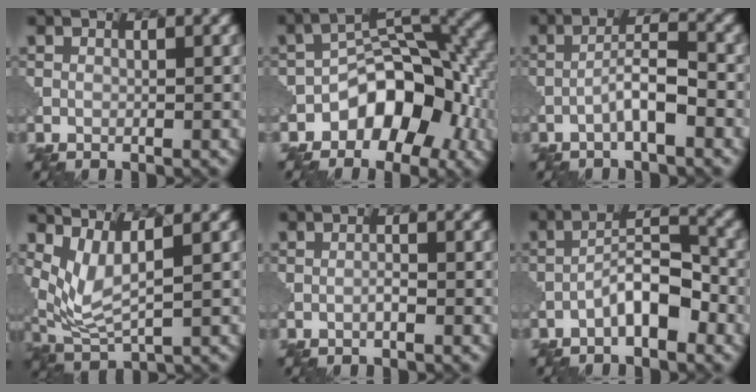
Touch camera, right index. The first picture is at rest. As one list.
[{"total": 8.6, "force": [-3.8, 5.3, 5.6], "torque": [-0.060, 0.012, -0.073]}, {"total": 3.6, "force": [-1.7, 0.6, 3.1], "torque": [-0.054, 0.016, -0.037]}, {"total": 4.0, "force": [1.7, 1.1, 3.4], "torque": [-0.089, -0.008, 0.045]}, {"total": 0.8, "force": [-0.4, 0.1, 0.7], "torque": [-0.013, 0.002, -0.009]}, {"total": 4.6, "force": [-2.5, 1.5, 3.6], "torque": [-0.058, 0.018, -0.049]}]